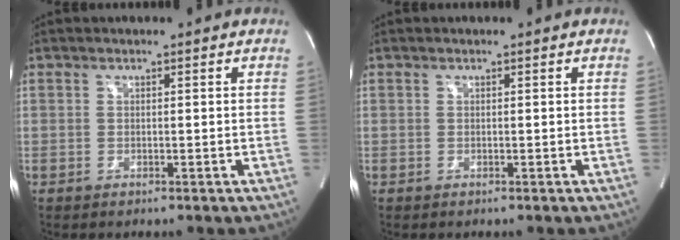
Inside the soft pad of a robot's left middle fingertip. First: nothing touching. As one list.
[{"total": 0.0}]